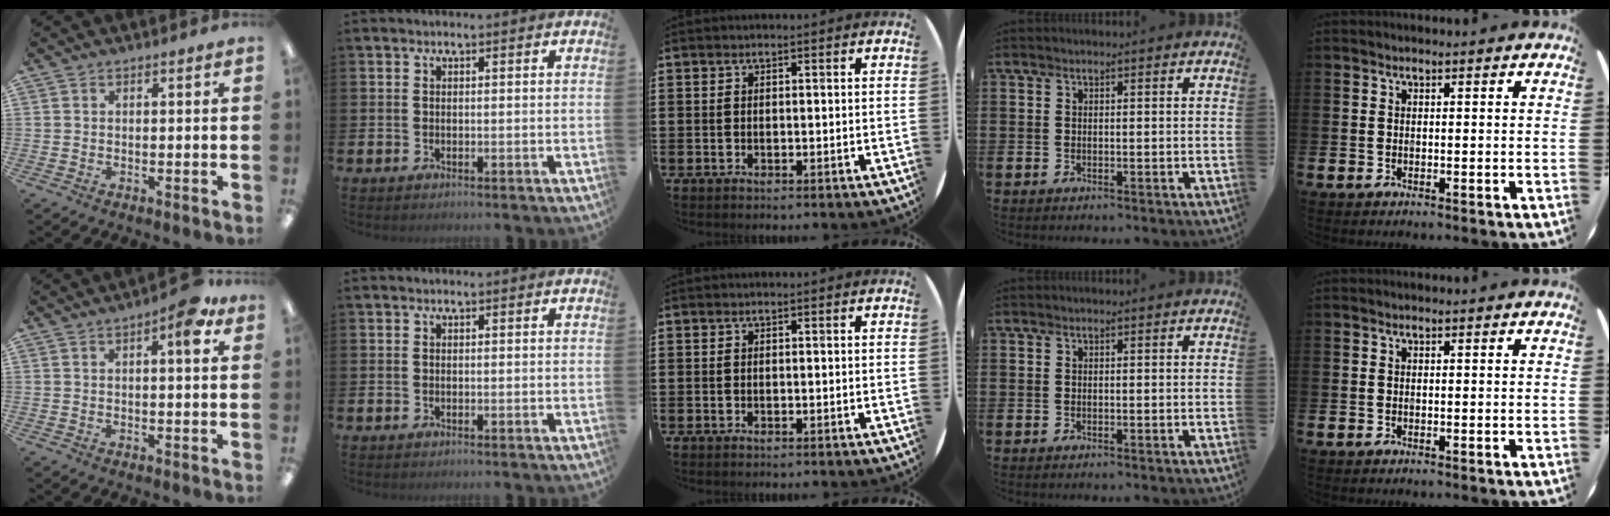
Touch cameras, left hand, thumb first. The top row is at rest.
{"thumb": {"total": 6.0, "force": [2.9, 1.9, 5.0], "torque": [-0.071, -0.004, 0.041]}}